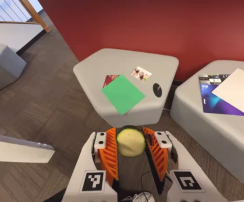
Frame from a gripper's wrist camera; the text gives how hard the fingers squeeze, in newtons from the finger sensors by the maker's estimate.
{"total": 12.1, "left": 12.3, "right": 11.9}